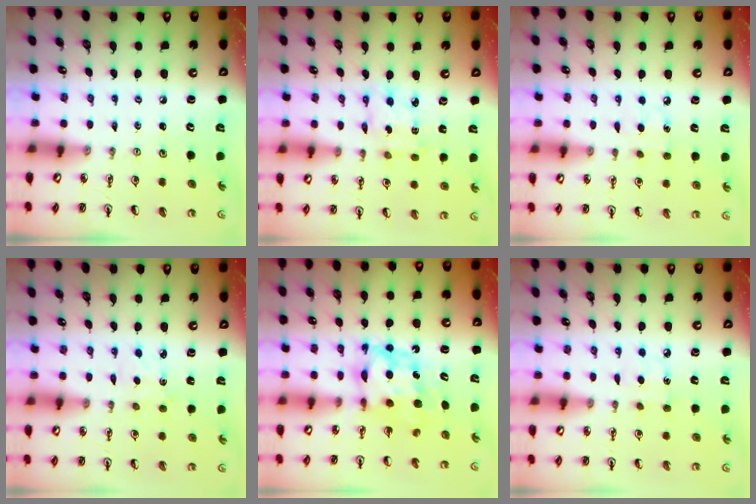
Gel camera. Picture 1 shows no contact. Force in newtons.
{"total": 2.4, "press": 2.4, "slide": 0.2}
{"total": 6.2, "press": 6.2, "slide": 0.7}
{"total": 3.5, "press": 3.5, "slide": 0.4}
{"total": 7.0, "press": 7.0, "slide": 0.3}
{"total": 5.0, "press": 4.9, "slide": 0.6}